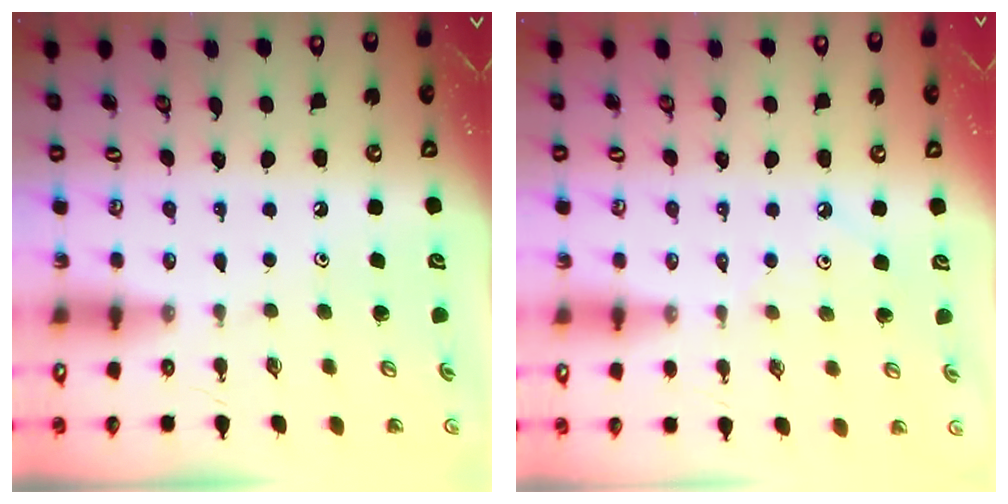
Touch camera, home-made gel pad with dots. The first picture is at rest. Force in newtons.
{"total": 3.2, "press": 3.2, "slide": 0.6}